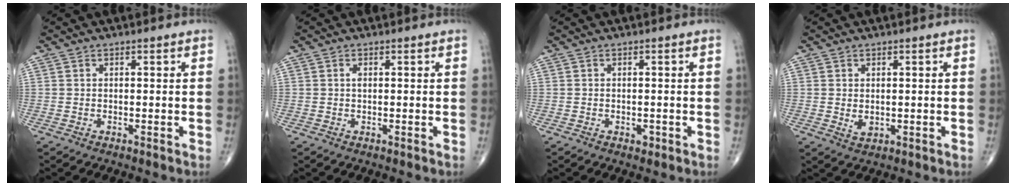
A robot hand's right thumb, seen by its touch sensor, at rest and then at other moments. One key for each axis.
{"total": 0.7, "fx": 0.1, "fy": 0.4, "fz": 0.6, "tx": -0.010, "ty": 0.001, "tz": 0.000}
{"total": 1.1, "fx": -0.5, "fy": 0.7, "fz": 0.6, "tx": -0.008, "ty": 0.000, "tz": -0.006}
{"total": 2.2, "fx": 0.1, "fy": 1.5, "fz": 1.6, "tx": -0.026, "ty": -0.007, "tz": 0.008}